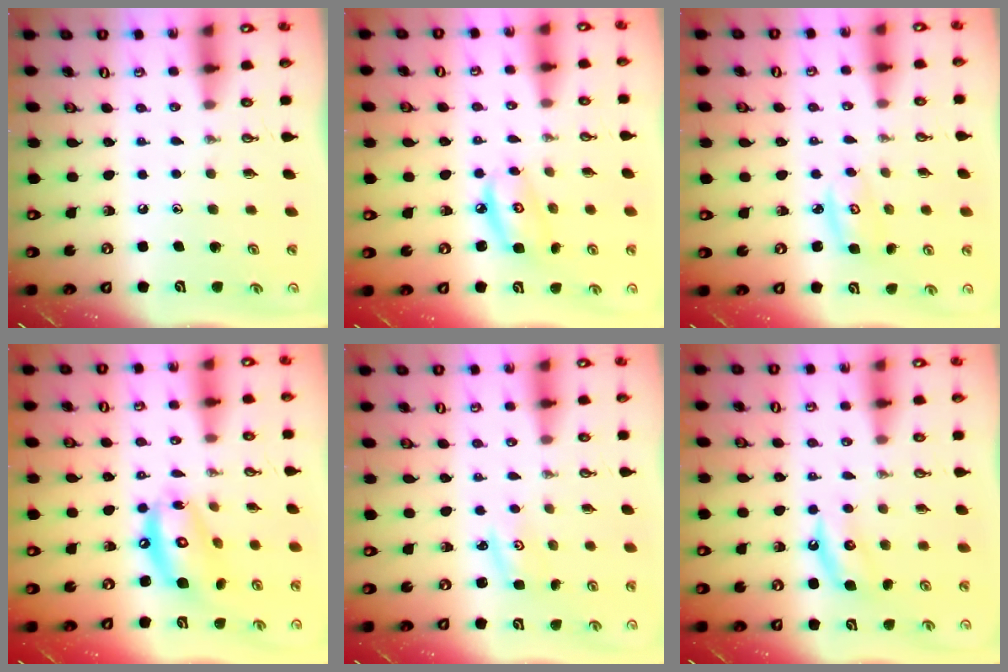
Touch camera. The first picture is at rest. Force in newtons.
{"total": 6.8, "press": 6.8, "slide": 0.5}
{"total": 3.4, "press": 3.4, "slide": 0.3}
{"total": 13.2, "press": 13.2, "slide": 1.2}
{"total": 2.3, "press": 2.3, "slide": 0.3}
{"total": 5.1, "press": 5.1, "slide": 0.8}